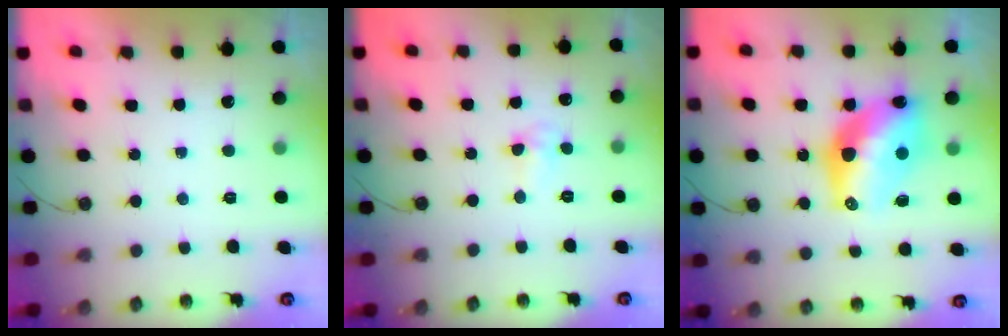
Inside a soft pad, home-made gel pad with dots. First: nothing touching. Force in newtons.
{"total": 3.3, "press": 3.3, "slide": 0.4}
{"total": 14.6, "press": 14.6, "slide": 0.9}